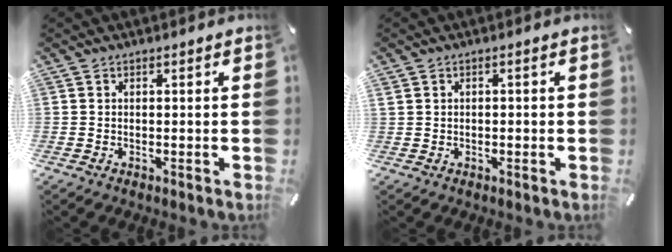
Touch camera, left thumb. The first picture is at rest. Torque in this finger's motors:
{"motor_torque": [0.10, 0.22, 0.02, -0.12, 0.05]}